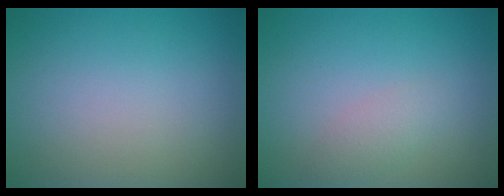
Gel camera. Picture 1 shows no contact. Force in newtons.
{"total": 1.5, "press": 1.5, "slide": 0.1}